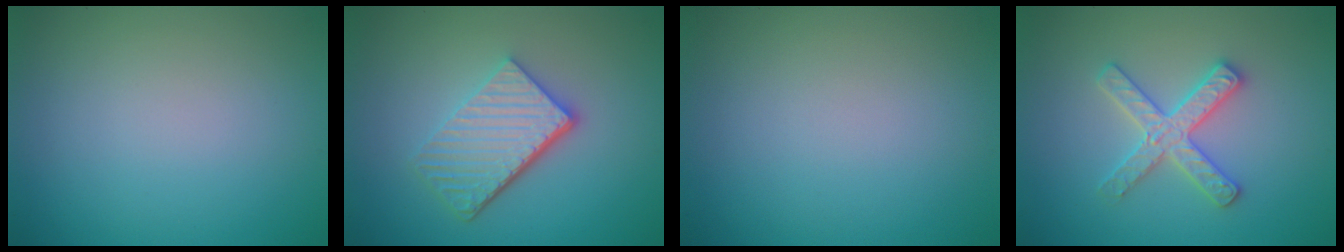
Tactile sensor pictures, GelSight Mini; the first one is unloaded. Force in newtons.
{"total": 5.3, "press": 3.8, "slide": 3.7}
{"total": 0.0}
{"total": 2.9, "press": 2.9, "slide": 0.5}